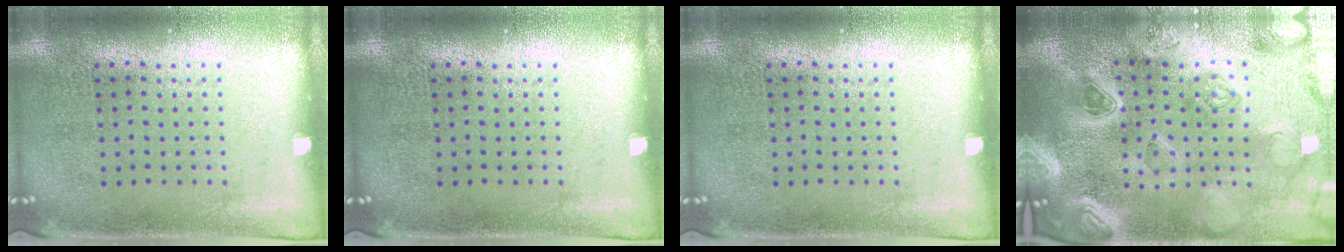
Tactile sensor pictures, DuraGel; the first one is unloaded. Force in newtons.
{"total": 0.0}
{"total": 0.0}
{"total": 4.9, "press": 4.2, "slide": 2.5}